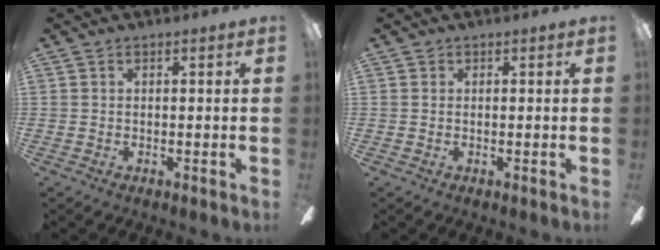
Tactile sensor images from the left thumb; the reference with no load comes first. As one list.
[{"total": 0.0}]